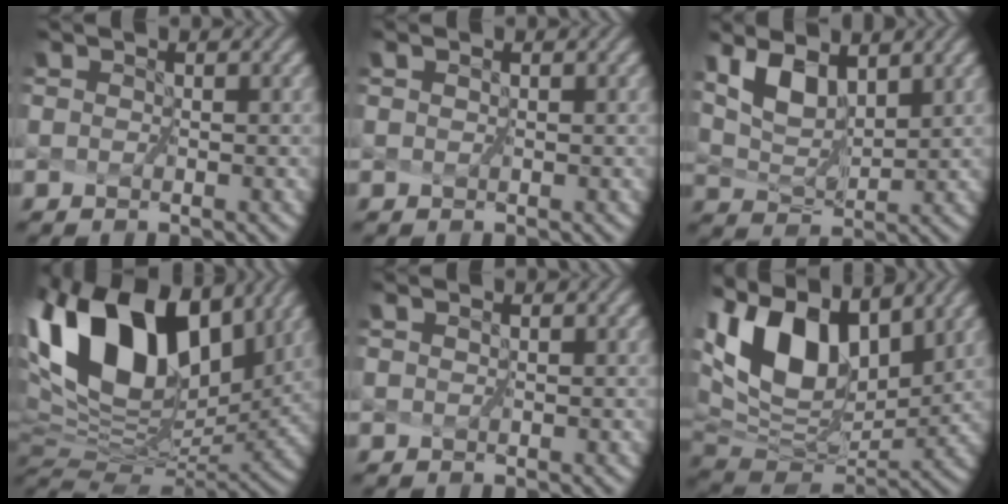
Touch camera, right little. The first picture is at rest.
{"total": 0.0}
{"total": 3.0, "force": [2.3, 0.8, 1.7], "torque": [-0.042, -0.010, 0.052]}
{"total": 14.9, "force": [7.3, 7.9, 10.3], "torque": [-0.212, 0.039, 0.138]}
{"total": 0.0}
{"total": 12.3, "force": [5.5, 6.7, 8.7], "torque": [-0.181, 0.021, 0.109]}